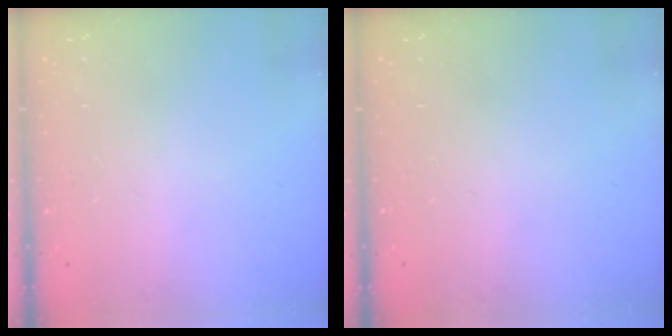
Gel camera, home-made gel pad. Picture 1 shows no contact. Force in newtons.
{"total": 0.0}